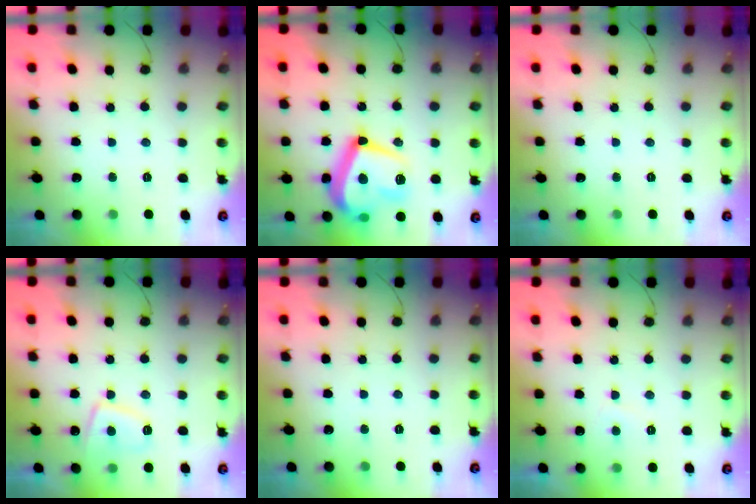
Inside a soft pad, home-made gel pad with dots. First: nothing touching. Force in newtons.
{"total": 20.6, "press": 20.5, "slide": 1.7}
{"total": 0.0}
{"total": 7.4, "press": 7.4, "slide": 1.0}
{"total": 0.0}
{"total": 2.1, "press": 2.0, "slide": 0.5}